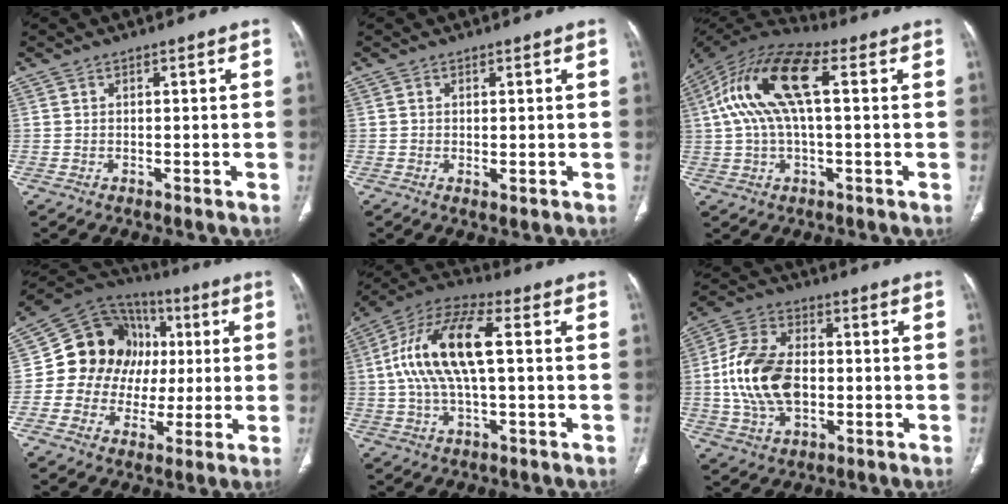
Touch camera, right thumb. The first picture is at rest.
{"total": 1.1, "force": [-0.2, 0.4, 1.0], "torque": [-0.022, -0.006, 0.001]}
{"total": 16.8, "force": [3.3, 7.1, 14.9], "torque": [-0.306, 0.046, 0.055]}
{"total": 18.0, "force": [1.4, 15.6, 8.9], "torque": [-0.101, 0.035, 0.026]}
{"total": 15.6, "force": [1.5, 6.1, 14.2], "torque": [-0.294, 0.034, 0.025]}
{"total": 15.7, "force": [-1.0, 9.9, 12.2], "torque": [-0.233, 0.017, -0.016]}